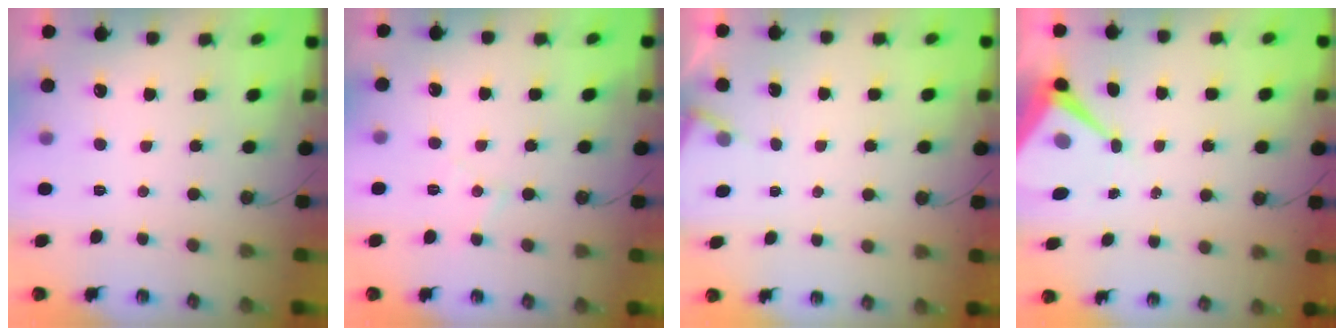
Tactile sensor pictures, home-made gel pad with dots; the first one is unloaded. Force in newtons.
{"total": 6.0, "press": 6.0, "slide": 0.5}
{"total": 2.8, "press": 2.7, "slide": 0.4}
{"total": 7.3, "press": 7.3, "slide": 0.7}